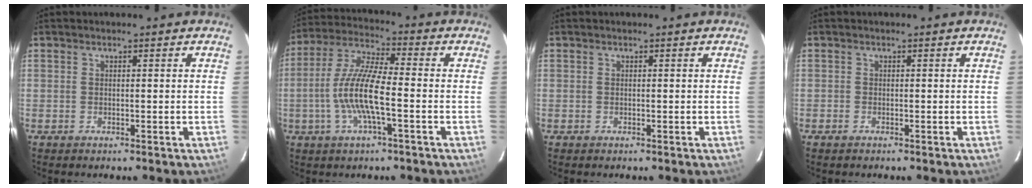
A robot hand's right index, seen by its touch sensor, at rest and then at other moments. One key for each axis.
{"total": 11.9, "fx": -2.7, "fy": 2.2, "fz": 11.4, "tx": -0.236, "ty": 0.002, "tz": -0.054}
{"total": 0.0}
{"total": 0.7, "fx": -0.5, "fy": 0.4, "fz": 0.1, "tx": -0.003, "ty": 0.000, "tz": -0.012}